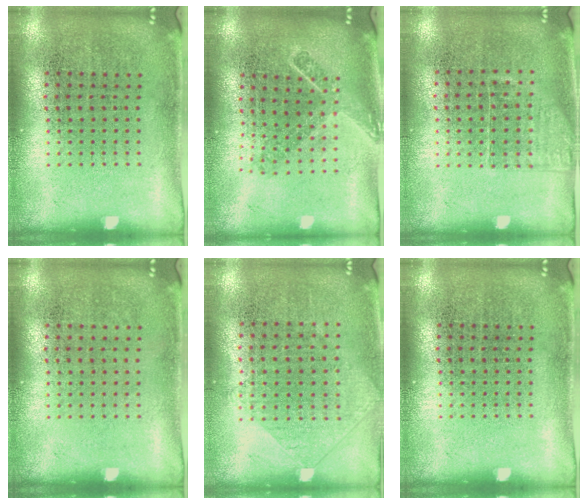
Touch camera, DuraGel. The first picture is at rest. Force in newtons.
{"total": 1.8, "press": 1.4, "slide": 1.2}
{"total": 1.2, "press": 1.0, "slide": 0.7}
{"total": 0.0}
{"total": 0.9, "press": 0.9, "slide": 0.3}
{"total": 0.0}